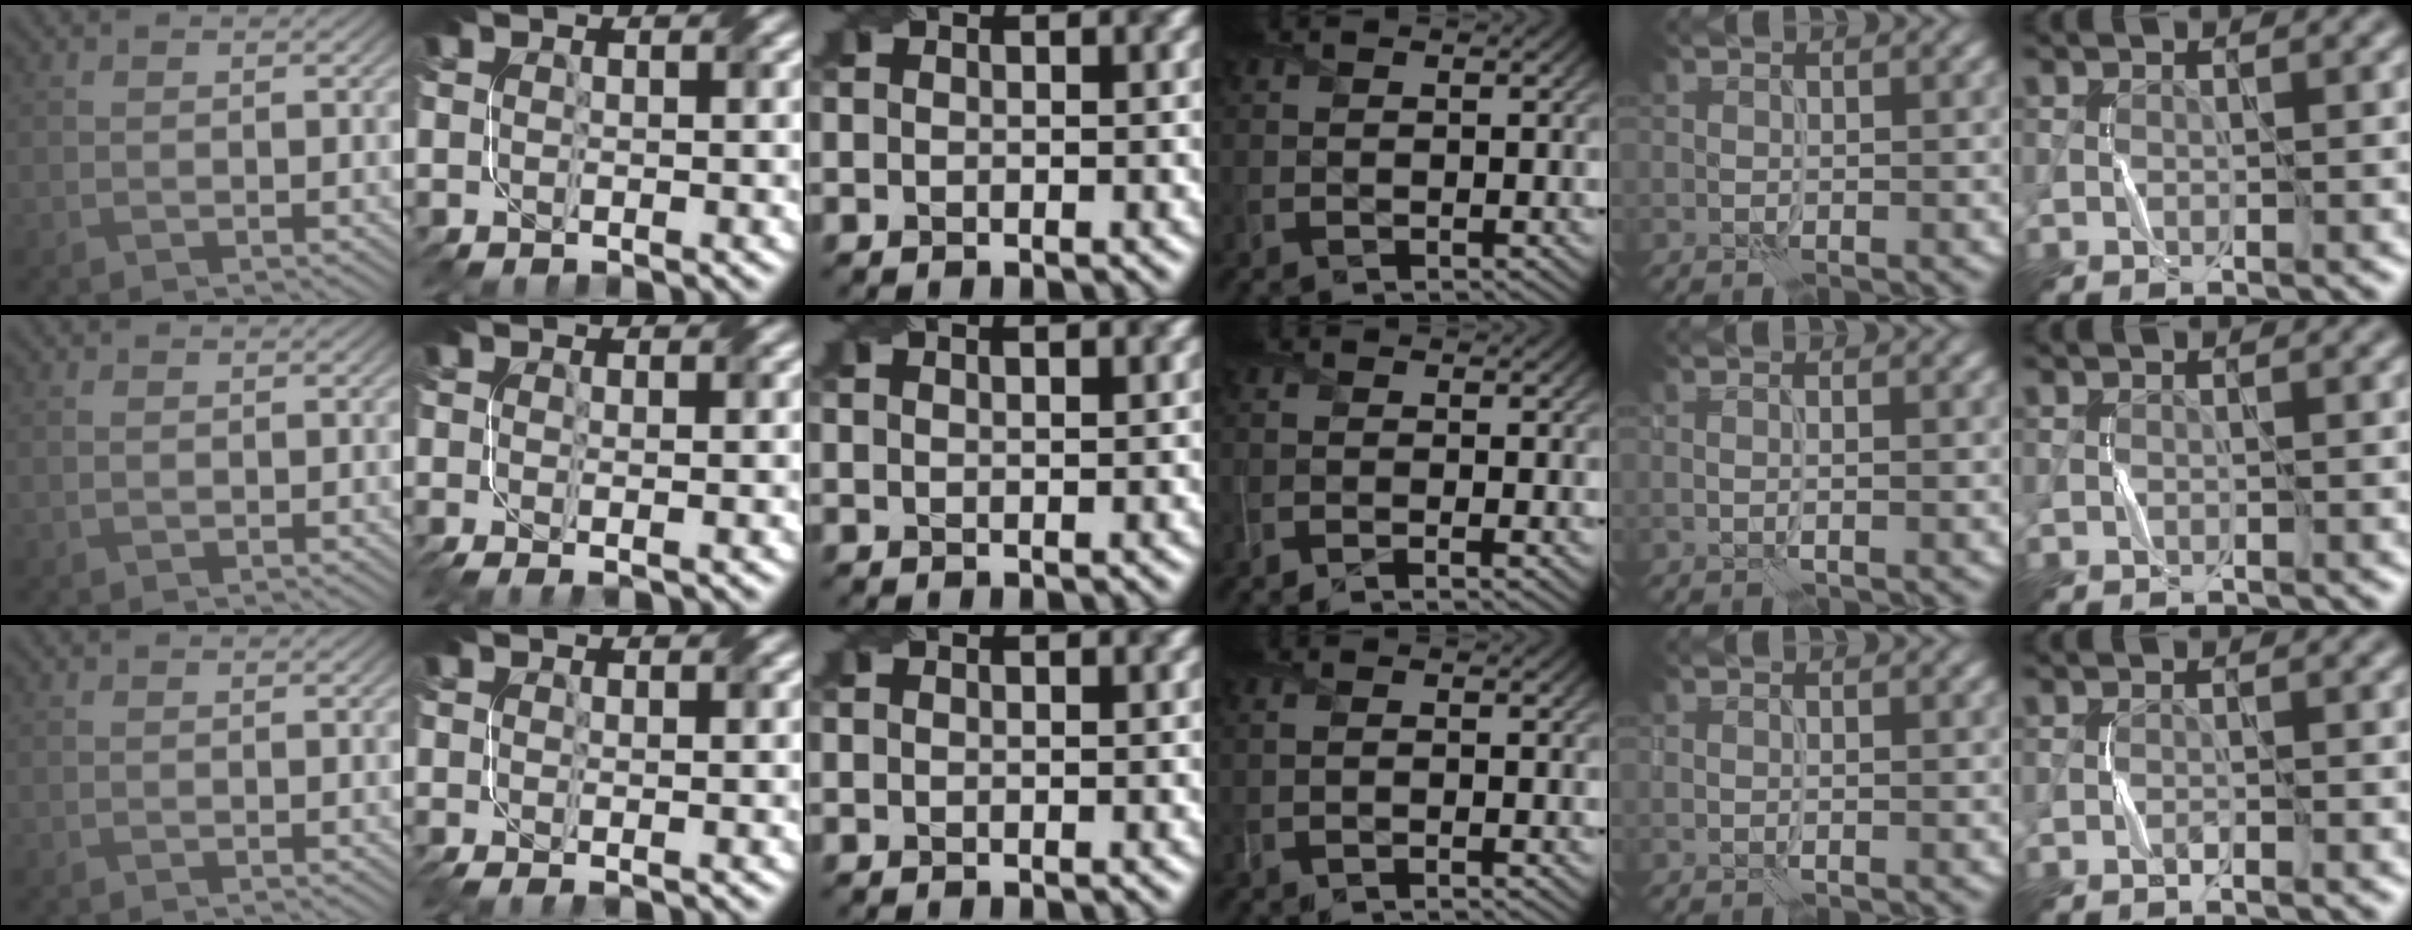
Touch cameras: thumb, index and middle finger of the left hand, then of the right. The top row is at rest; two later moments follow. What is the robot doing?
{"motion": "fold", "object": "netting"}